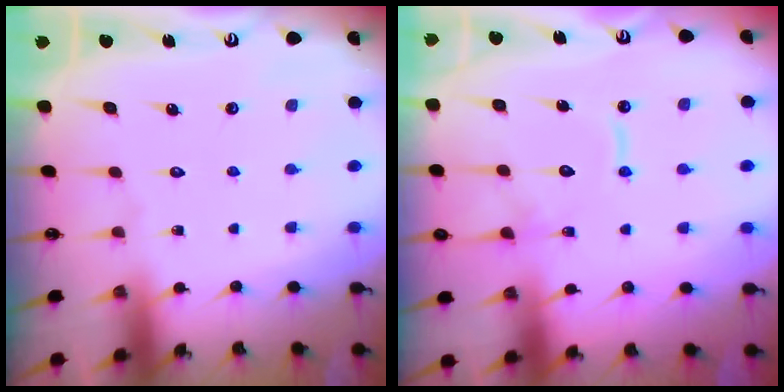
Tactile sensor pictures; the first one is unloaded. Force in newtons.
{"total": 11.8, "press": 11.8, "slide": 1.1}